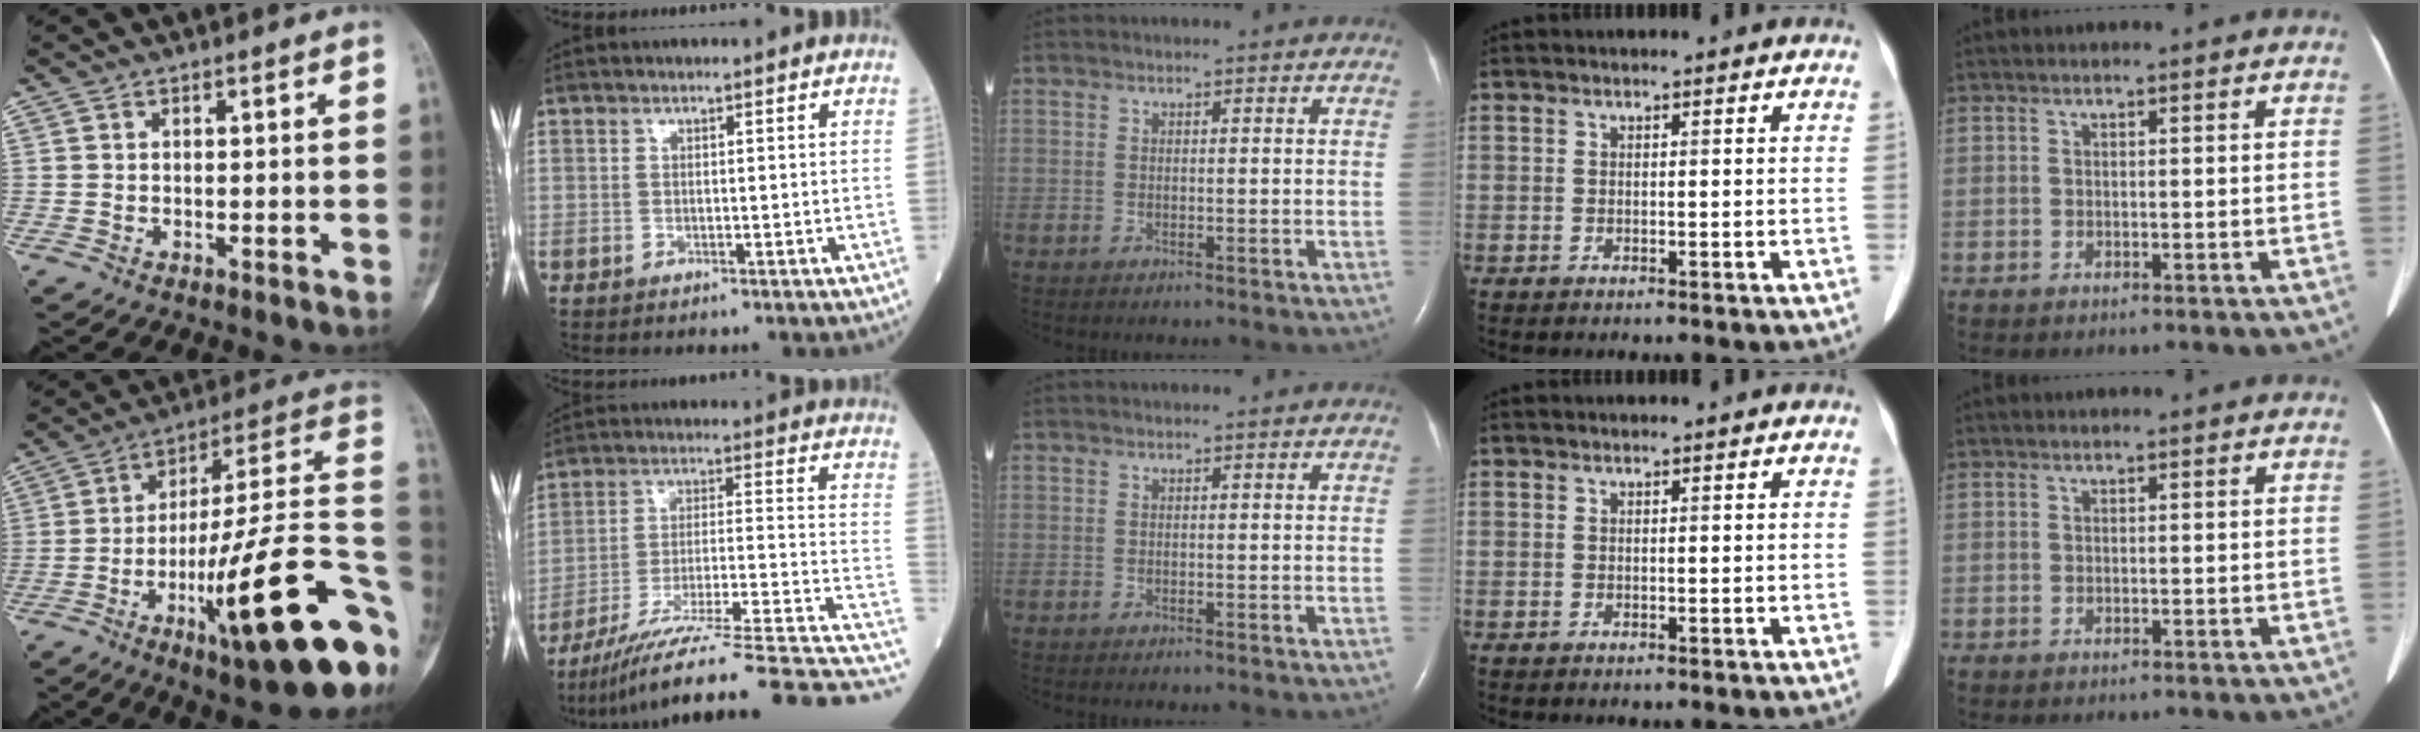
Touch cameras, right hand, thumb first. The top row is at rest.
{"thumb": {"total": 29.0, "force": [-9.4, 5.8, 26.8], "torque": [-0.331, 0.036, -0.137]}, "index": {"total": 22.7, "force": [-16.9, 1.5, 15.1], "torque": [-0.160, 0.026, -0.260]}}